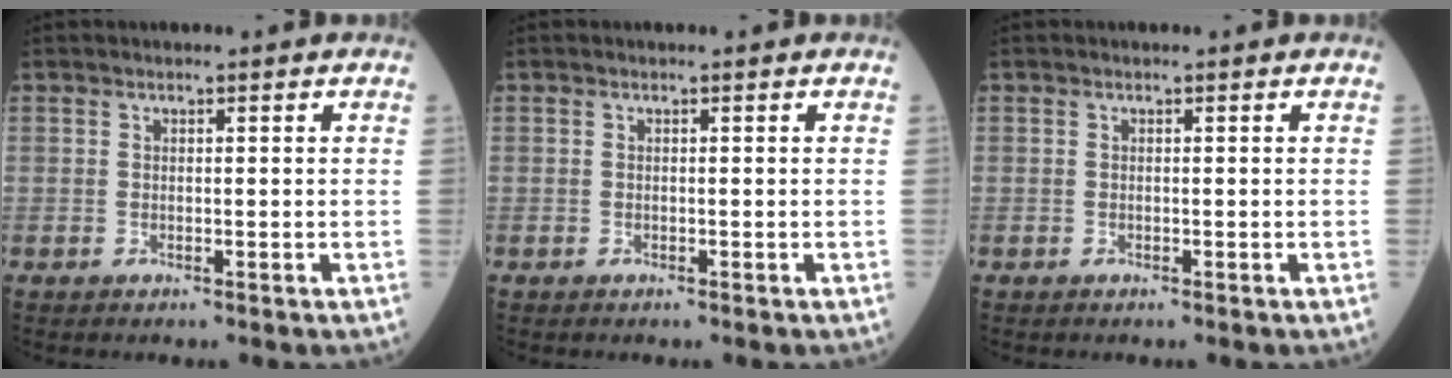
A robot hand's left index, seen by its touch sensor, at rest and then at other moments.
{"total": 0.0}
{"total": 0.0}